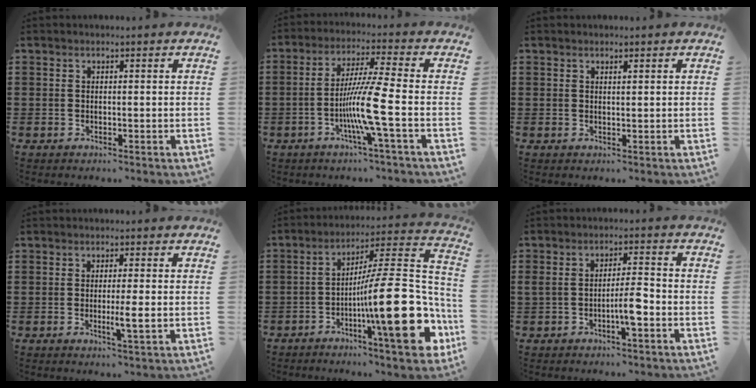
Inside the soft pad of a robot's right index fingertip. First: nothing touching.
{"total": 9.0, "force": [-3.0, -0.9, 8.5], "torque": [-0.165, -0.017, -0.062]}
{"total": 0.6, "force": [0.6, 0.1, 0.3], "torque": [-0.007, 0.000, 0.011]}
{"total": 3.4, "force": [-0.6, -0.1, 3.3], "torque": [-0.056, -0.008, -0.013]}
{"total": 19.6, "force": [-5.3, 3.8, 18.5], "torque": [-0.276, -0.015, -0.089]}
{"total": 4.9, "force": [-1.9, 1.1, 4.4], "torque": [-0.077, 0.007, -0.036]}